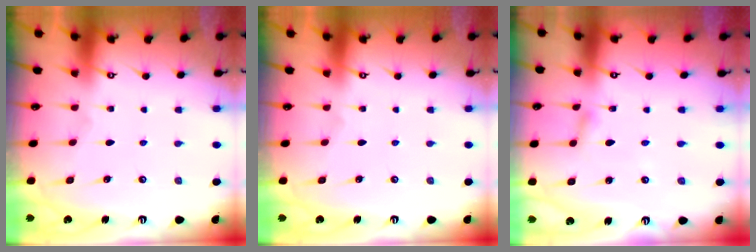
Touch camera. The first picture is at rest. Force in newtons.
{"total": 0.0}
{"total": 2.9, "press": 2.9, "slide": 0.3}